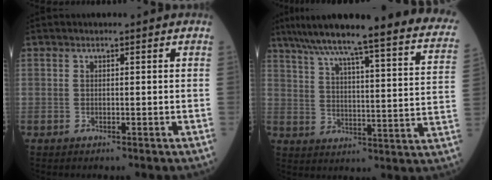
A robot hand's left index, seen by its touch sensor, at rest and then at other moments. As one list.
[{"total": 29.9, "force": [25.6, 1.5, 15.4], "torque": [-0.225, -0.046, 0.323]}]